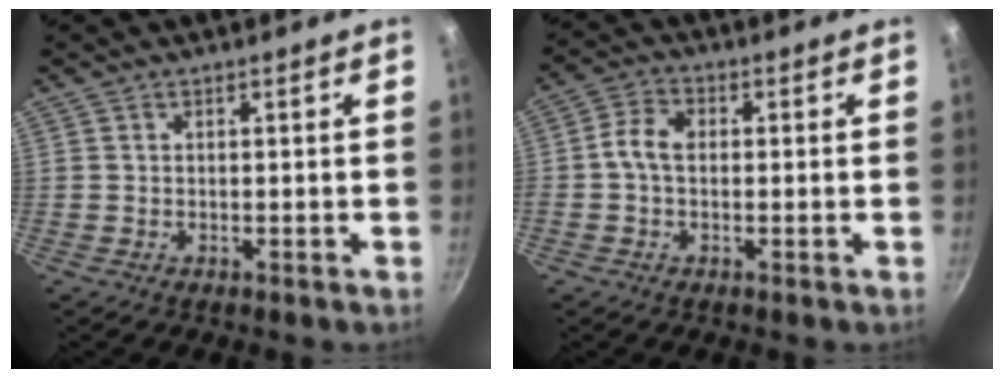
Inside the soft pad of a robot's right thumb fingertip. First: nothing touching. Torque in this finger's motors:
{"motor_torque": [1.45, 1.64, 0.94, -0.46, 0.53]}